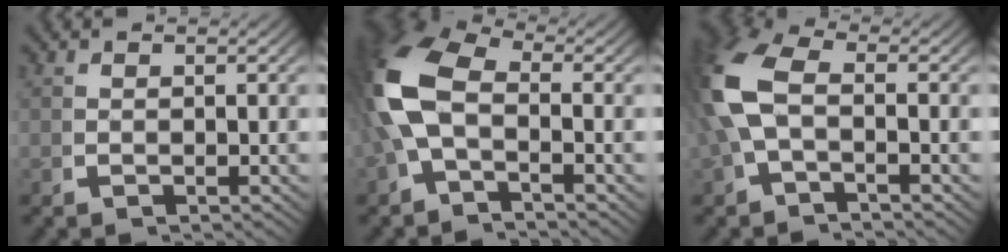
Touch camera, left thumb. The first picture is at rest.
{"total": 8.9, "force": [-0.2, 5.8, 6.7], "torque": [-0.164, -0.003, -0.003]}
{"total": 7.0, "force": [-0.2, 4.4, 5.4], "torque": [-0.150, -0.009, 0.001]}